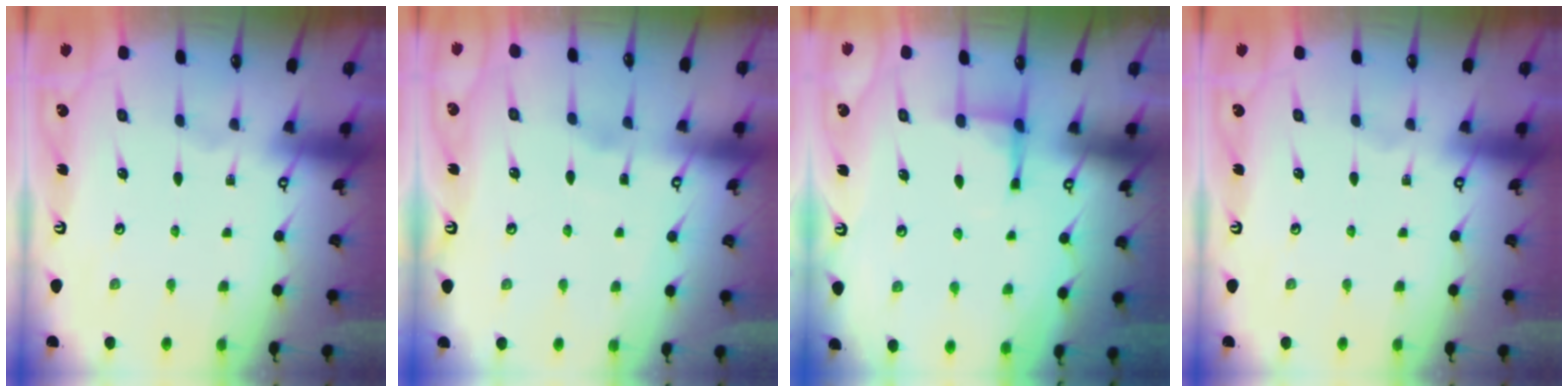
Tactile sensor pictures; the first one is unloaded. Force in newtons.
{"total": 2.6, "press": 2.5, "slide": 0.2}
{"total": 3.7, "press": 3.6, "slide": 0.6}
{"total": 0.0}